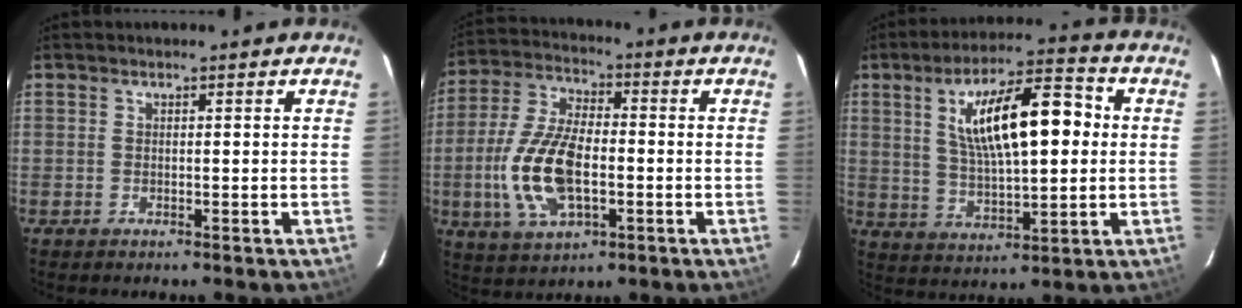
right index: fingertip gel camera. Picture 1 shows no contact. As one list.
[{"total": 14.9, "force": [-3.0, 7.2, 12.7], "torque": [-0.273, 0.000, -0.052]}, {"total": 15.8, "force": [3.2, 5.2, 14.6], "torque": [-0.248, 0.021, 0.063]}]